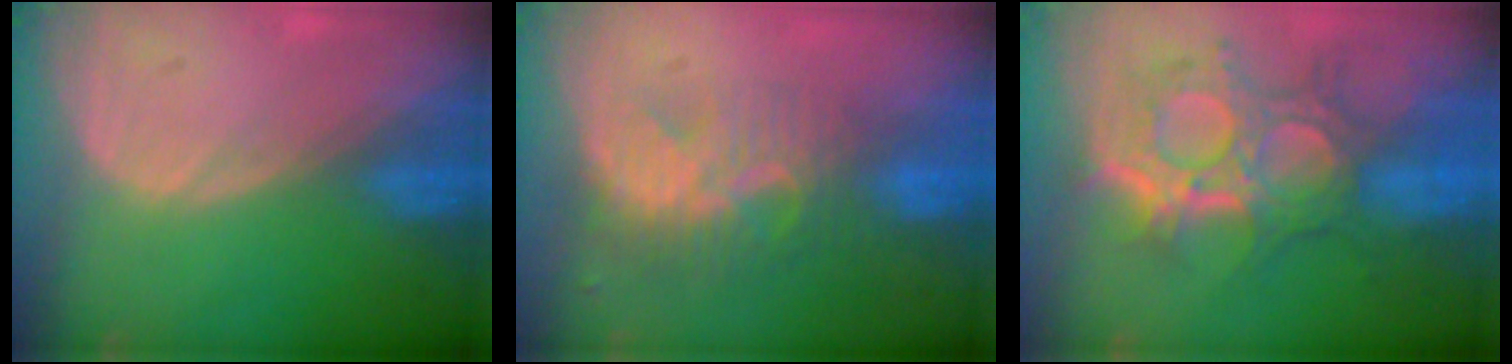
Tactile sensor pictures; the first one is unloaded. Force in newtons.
{"total": 8.5, "press": 7.6, "slide": 3.8}
{"total": 10.8, "press": 10.2, "slide": 3.8}